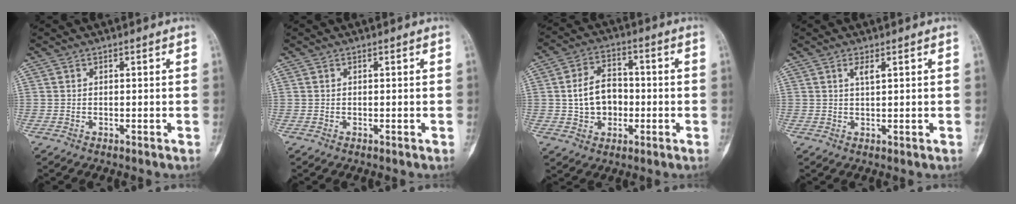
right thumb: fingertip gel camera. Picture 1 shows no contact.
{"total": 0.0}
{"total": 9.4, "force": [-0.5, 7.0, 6.2], "torque": [-0.084, 0.016, -0.010]}
{"total": 2.0, "force": [0.9, 0.4, 1.7], "torque": [-0.034, -0.006, 0.019]}